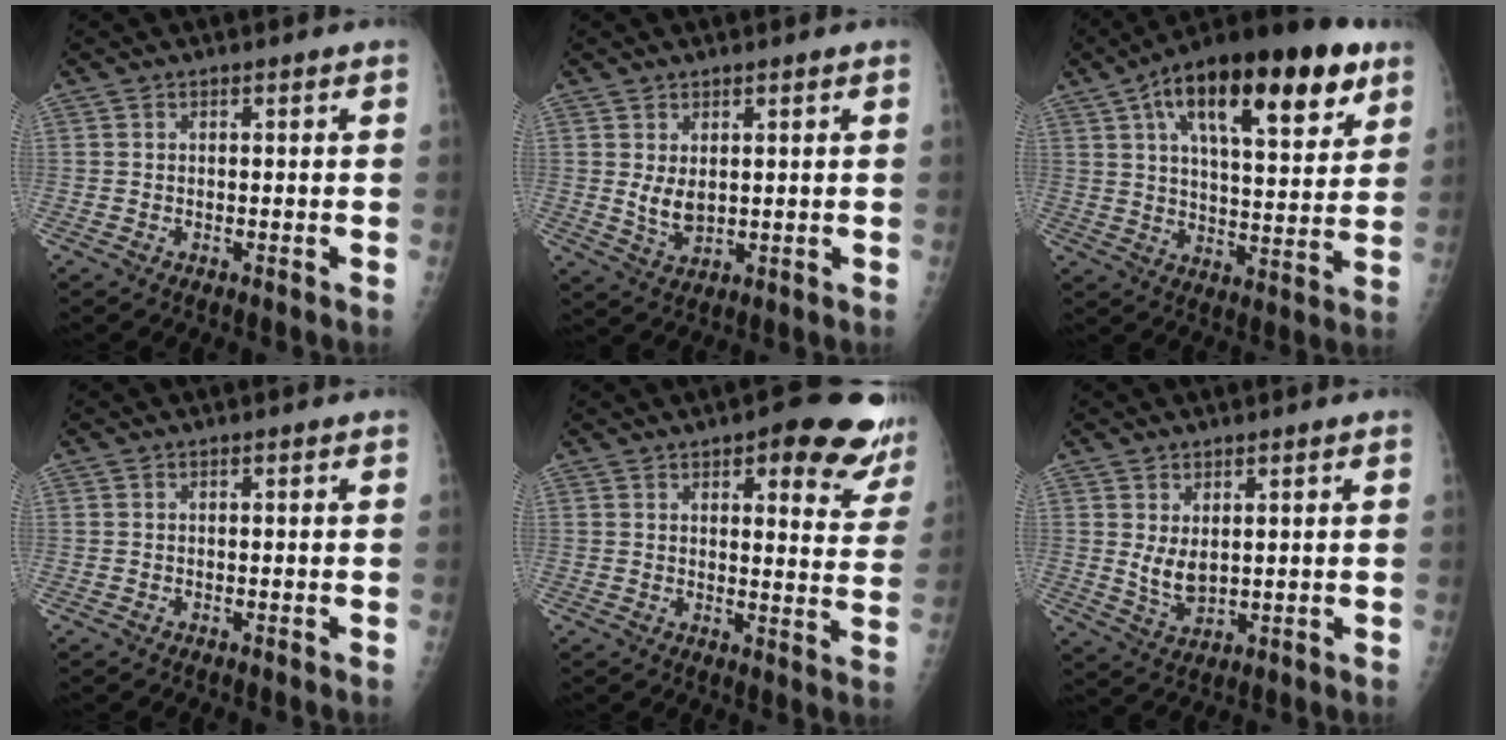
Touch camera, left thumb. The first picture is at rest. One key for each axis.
{"total": 4.4, "fx": 0.9, "fy": 2.6, "fz": 3.5, "tx": -0.052, "ty": -0.015, "tz": 0.026}
{"total": 24.5, "fx": 12.2, "fy": 9.2, "fz": 19.1, "tx": -0.279, "ty": -0.018, "tz": 0.191}
{"total": 0.0}
{"total": 15.7, "fx": 10.2, "fy": 5.5, "fz": 10.6, "tx": -0.077, "ty": -0.049, "tz": 0.109}
{"total": 4.7, "fx": 1.3, "fy": 2.6, "fz": 3.8, "tx": -0.060, "ty": -0.018, "tz": 0.035}